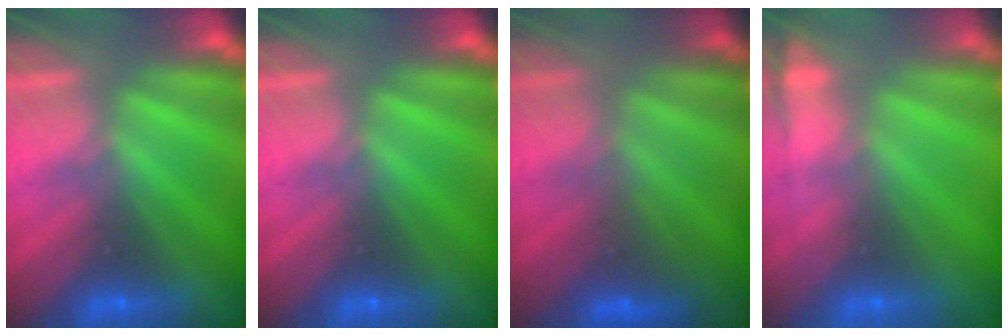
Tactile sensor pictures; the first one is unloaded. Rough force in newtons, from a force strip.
{"total": 0.0}
{"total": 2.7}
{"total": 7.6}